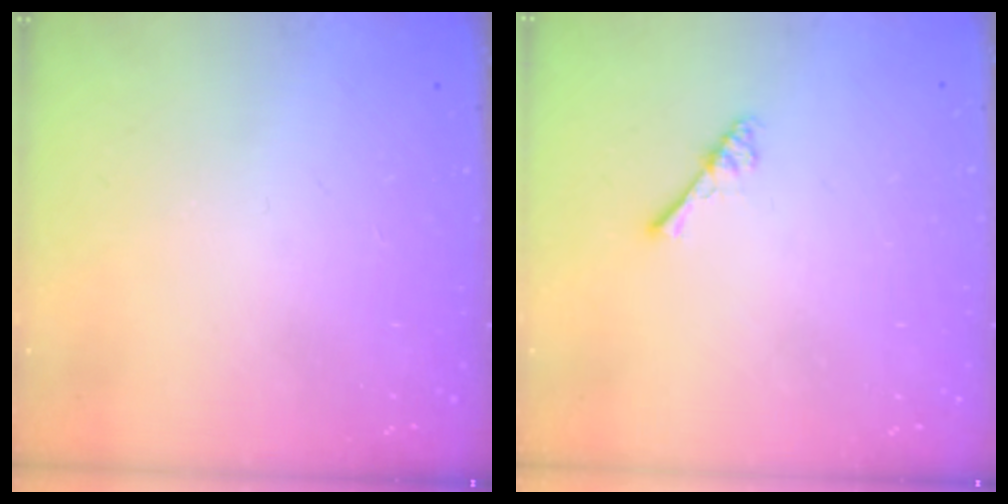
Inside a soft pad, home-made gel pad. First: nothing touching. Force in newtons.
{"total": 2.5, "press": 2.5, "slide": 0.4}